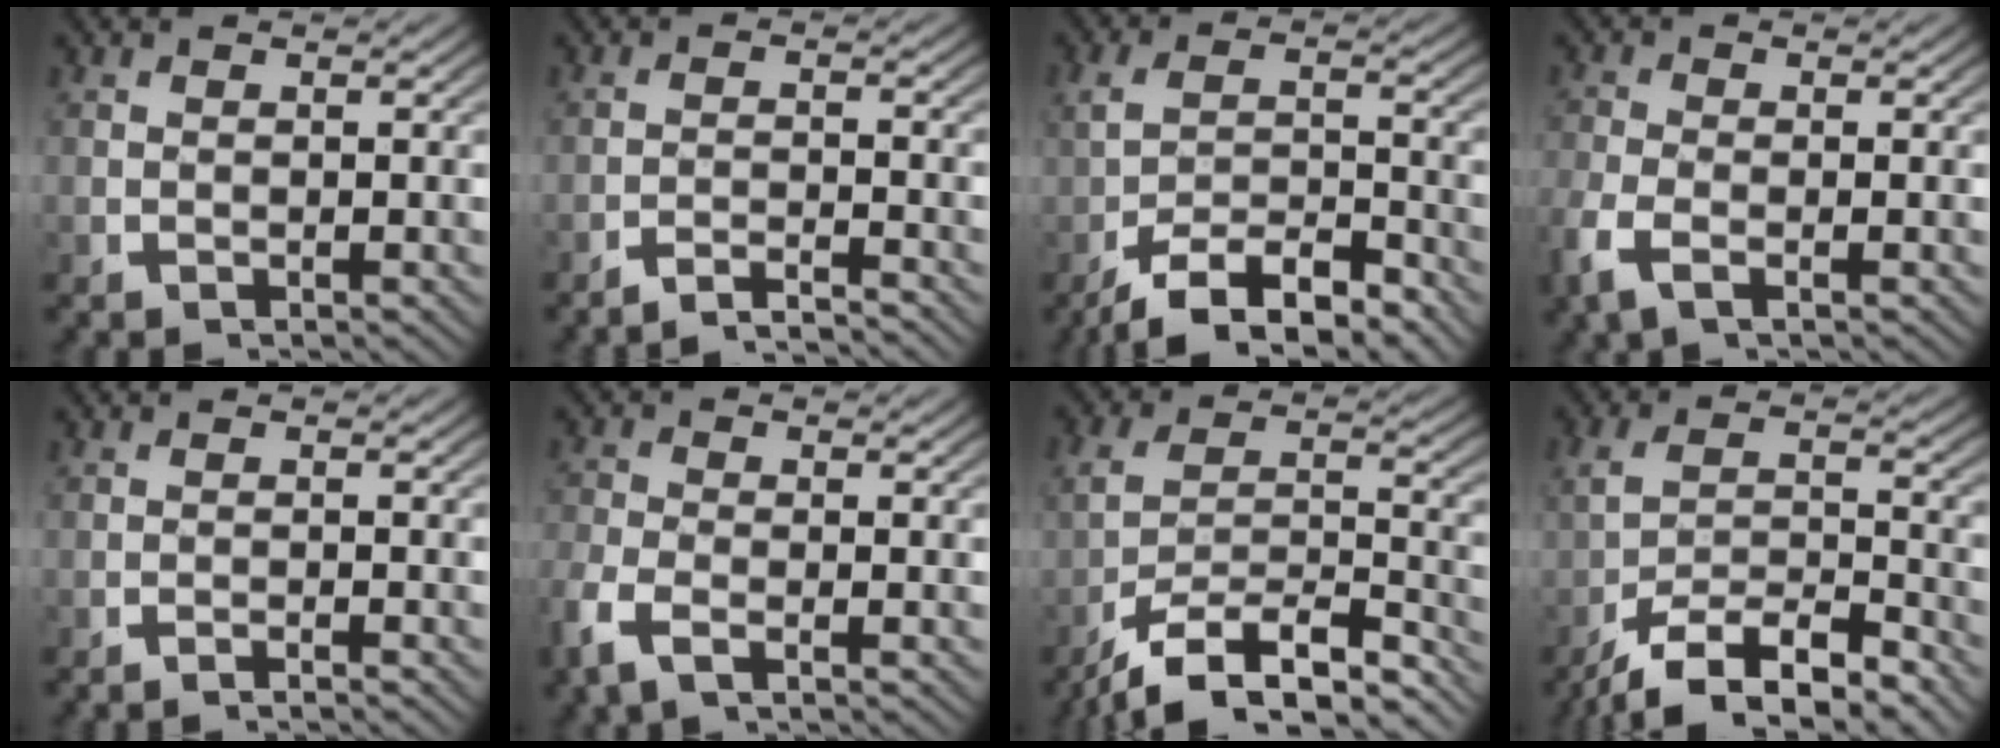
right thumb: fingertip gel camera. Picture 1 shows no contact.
{"total": 3.2, "force": [-3.0, 0.3, 0.9], "torque": [-0.010, -0.005, -0.056]}
{"total": 6.7, "force": [-4.4, 3.0, 4.2], "torque": [-0.076, -0.016, -0.065]}
{"total": 2.5, "force": [-1.1, 1.1, 2.0], "torque": [-0.060, -0.006, -0.019]}
{"total": 0.9, "force": [-0.9, -0.2, 0.2], "torque": [-0.002, 0.003, -0.021]}
{"total": 2.5, "force": [-1.4, 1.0, 1.8], "torque": [-0.053, -0.004, -0.027]}
{"total": 11.4, "force": [-7.0, 6.6, 6.1], "torque": [-0.119, -0.040, -0.098]}
{"total": 8.3, "force": [-4.8, 4.4, 5.2], "torque": [-0.101, -0.027, -0.066]}